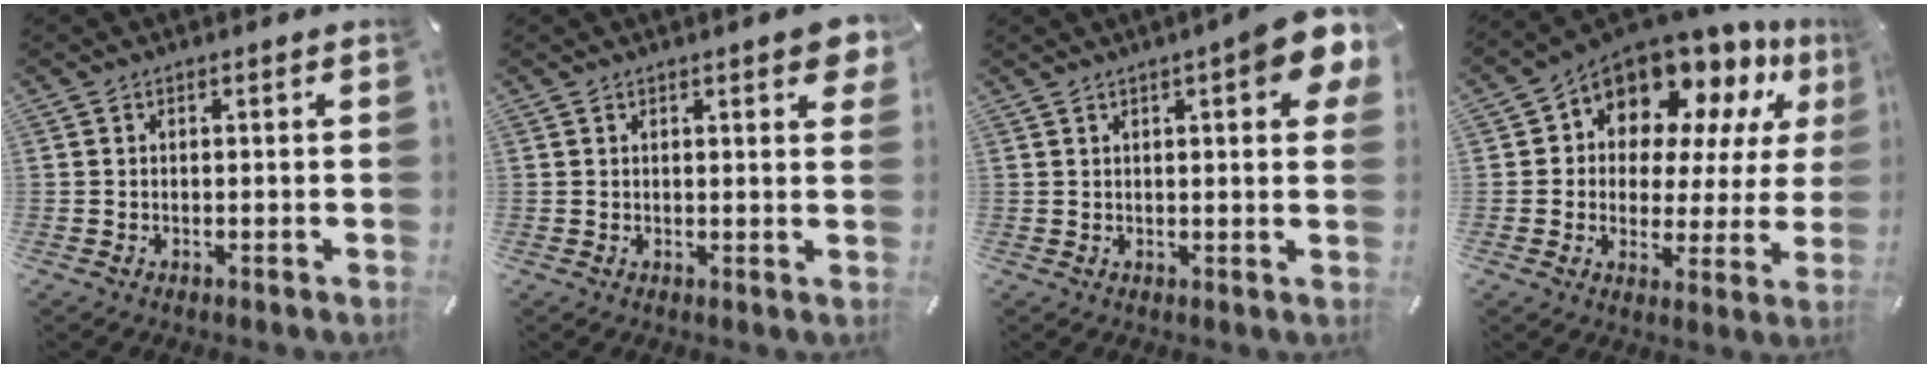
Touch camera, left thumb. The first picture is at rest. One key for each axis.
{"total": 3.6, "fx": 2.1, "fy": 0.9, "fz": 2.8, "tx": -0.034, "ty": -0.010, "tz": 0.030}
{"total": 9.5, "fx": 4.2, "fy": 2.4, "fz": 8.2, "tx": -0.109, "ty": -0.019, "tz": 0.066}
{"total": 12.6, "fx": 9.6, "fy": 6.9, "fz": 4.3, "tx": -0.084, "ty": -0.085, "tz": 0.173}